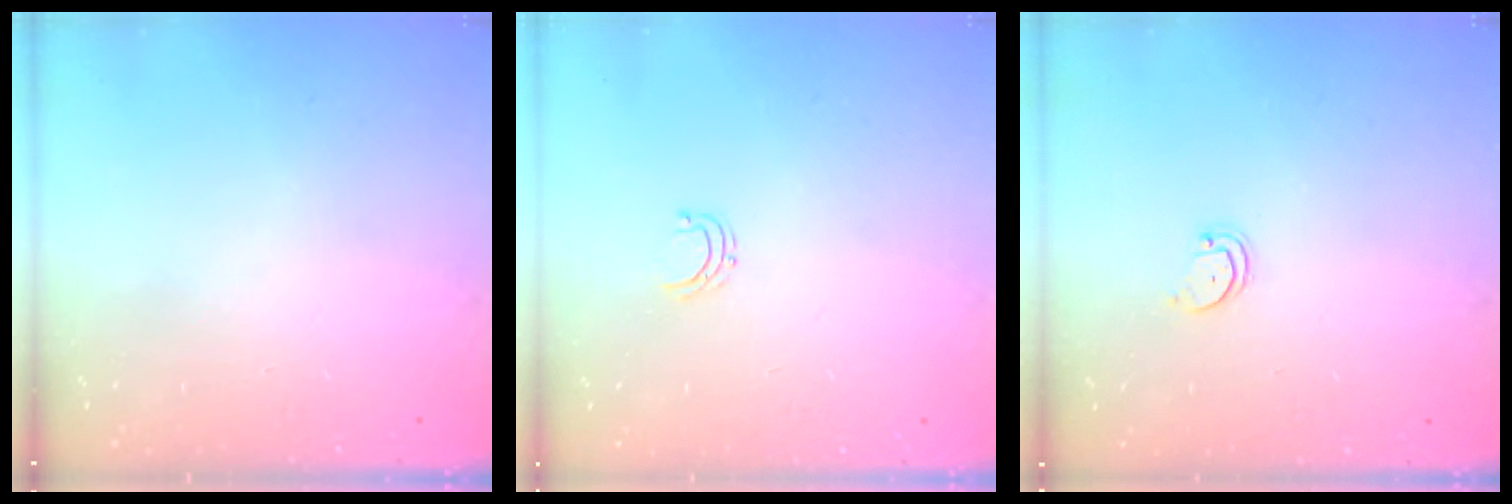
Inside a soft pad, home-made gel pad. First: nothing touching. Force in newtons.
{"total": 3.8, "press": 3.8, "slide": 0.2}
{"total": 1.8, "press": 1.7, "slide": 0.2}